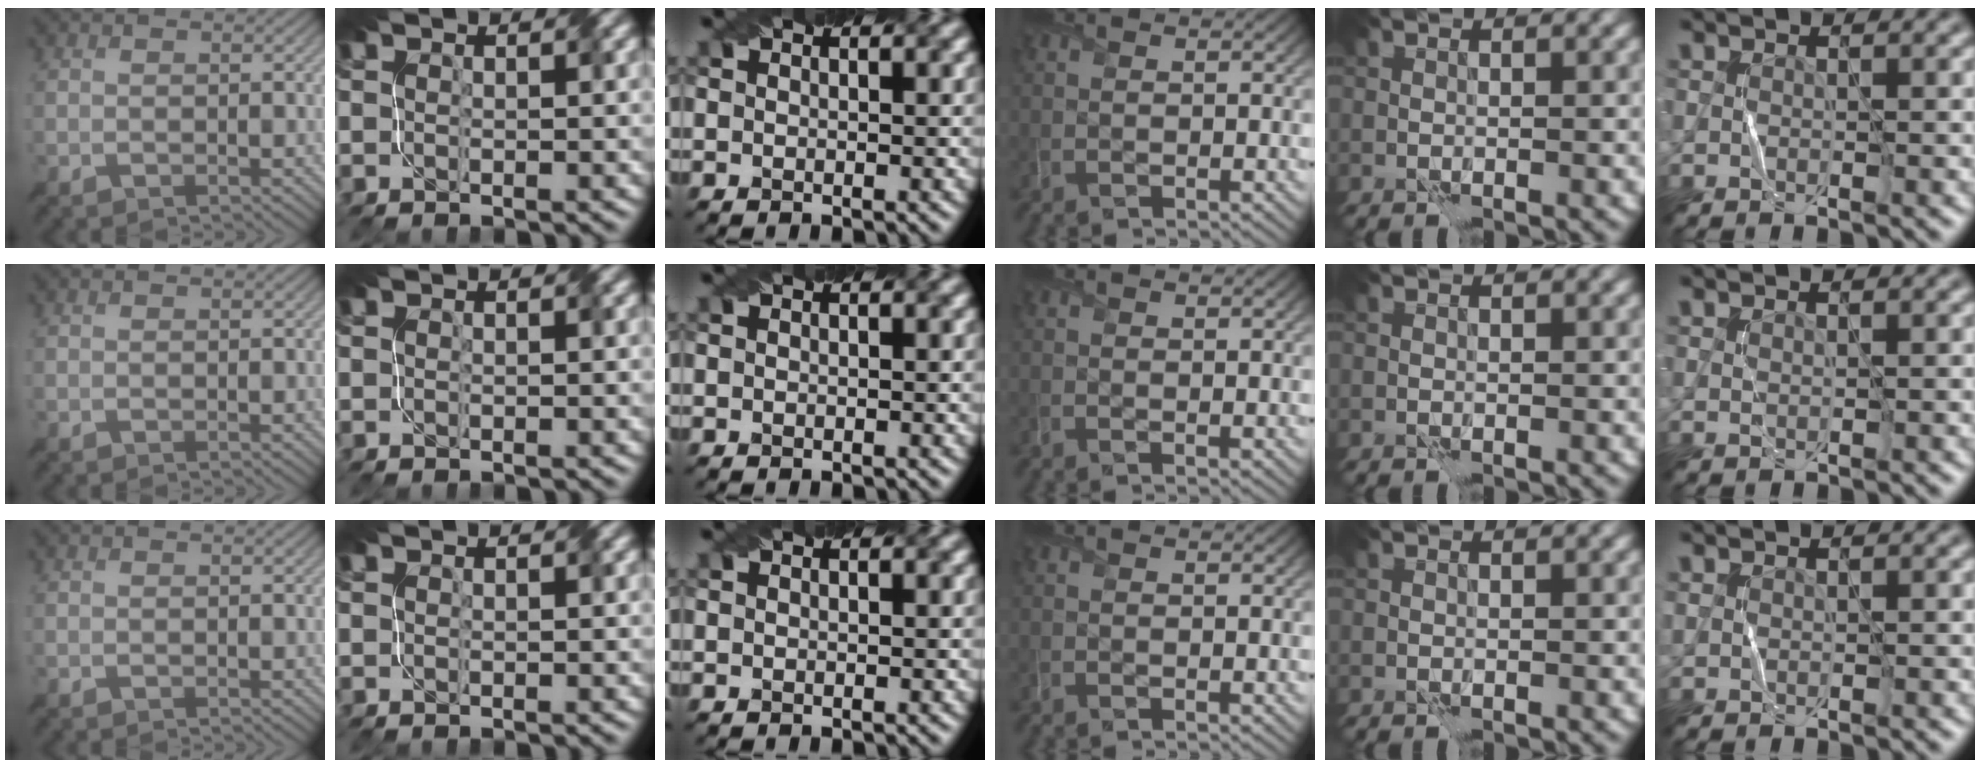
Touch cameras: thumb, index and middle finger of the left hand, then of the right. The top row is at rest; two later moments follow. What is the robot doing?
{"motion": "fold", "object": "file"}